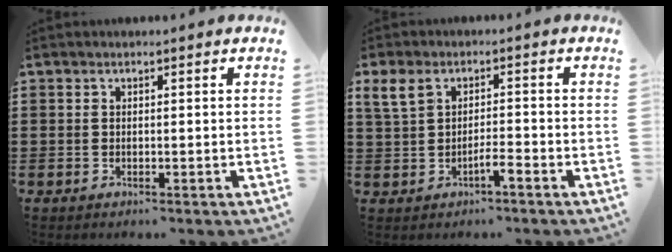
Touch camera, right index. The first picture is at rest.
{"total": 3.9, "force": [-0.7, 1.8, 3.4], "torque": [-0.072, 0.006, -0.016]}